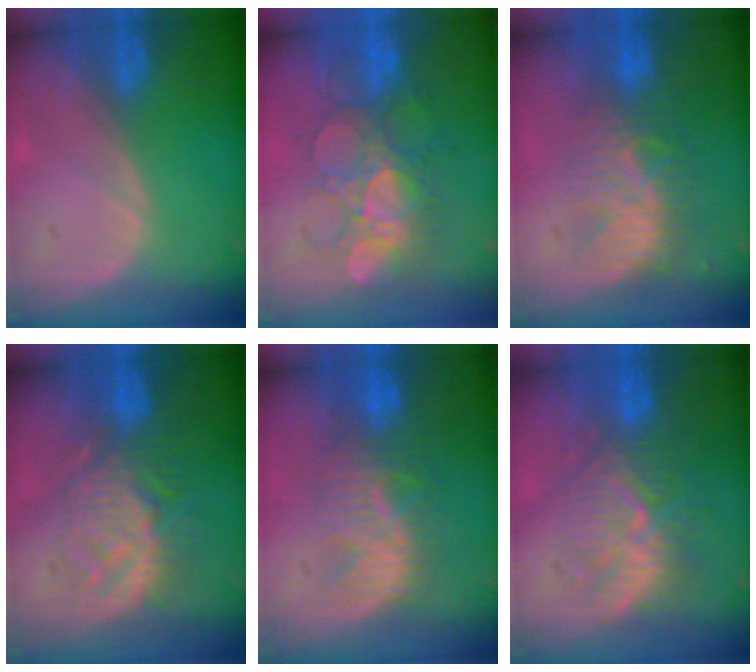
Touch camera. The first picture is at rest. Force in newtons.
{"total": 9.0, "press": 8.7, "slide": 2.3}
{"total": 8.5, "press": 7.6, "slide": 3.8}
{"total": 9.2, "press": 8.6, "slide": 3.2}
{"total": 8.3, "press": 7.9, "slide": 2.5}
{"total": 9.1, "press": 8.8, "slide": 2.3}